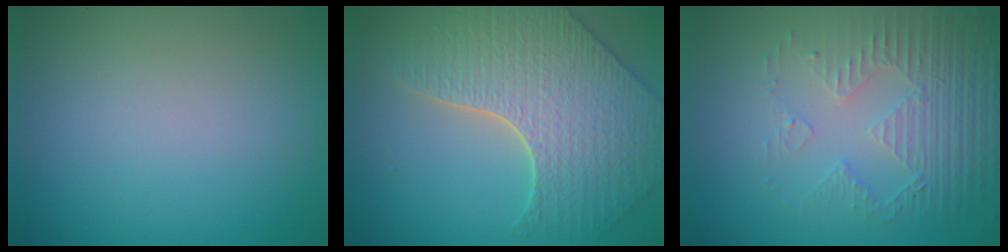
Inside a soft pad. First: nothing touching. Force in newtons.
{"total": 6.4, "press": 5.7, "slide": 3.1}
{"total": 5.2, "press": 3.4, "slide": 3.9}